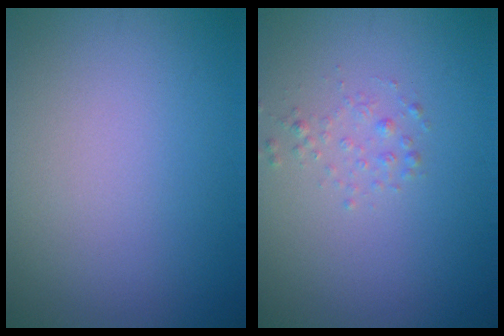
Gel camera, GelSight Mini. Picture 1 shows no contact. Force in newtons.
{"total": 0.9, "press": 0.9, "slide": 0.0}